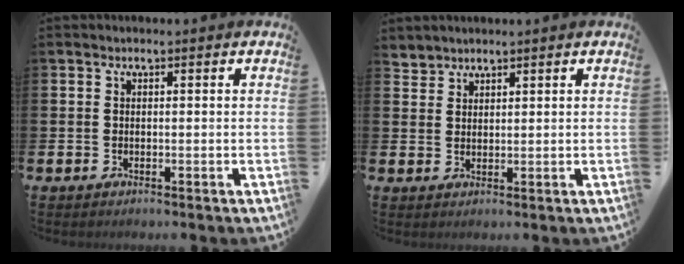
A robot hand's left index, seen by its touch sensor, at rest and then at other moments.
{"total": 2.5, "force": [2.4, 0.3, -0.6], "torque": [0.014, -0.011, 0.044]}